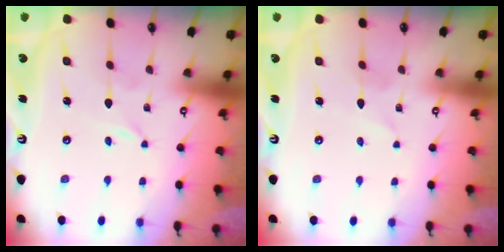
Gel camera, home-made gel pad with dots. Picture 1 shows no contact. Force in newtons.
{"total": 1.7, "press": 1.7, "slide": 0.2}